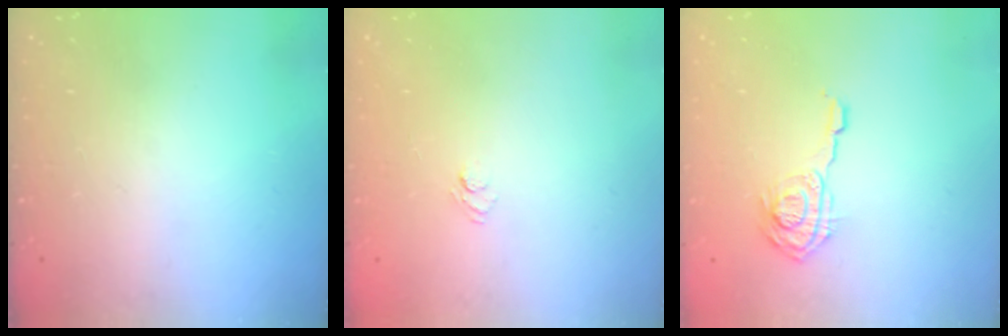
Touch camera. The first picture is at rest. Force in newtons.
{"total": 4.2, "press": 4.0, "slide": 1.2}
{"total": 9.7, "press": 9.7, "slide": 0.5}